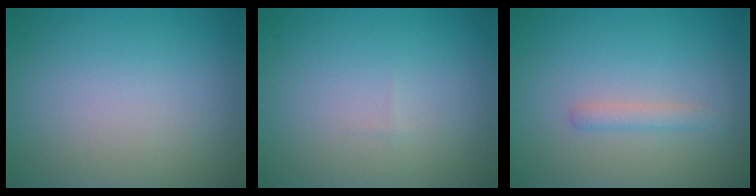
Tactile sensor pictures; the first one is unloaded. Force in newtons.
{"total": 0.0}
{"total": 1.4, "press": 1.4, "slide": 0.0}